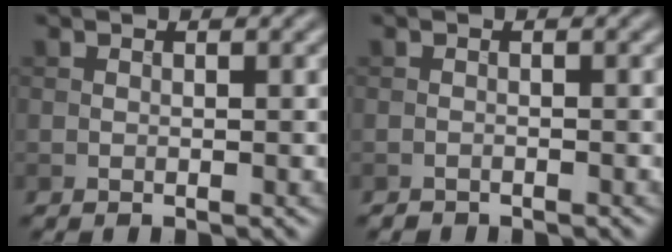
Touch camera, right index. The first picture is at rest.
{"total": 0.7, "force": [-0.7, 0.1, -0.1], "torque": [0.003, -0.002, -0.013]}